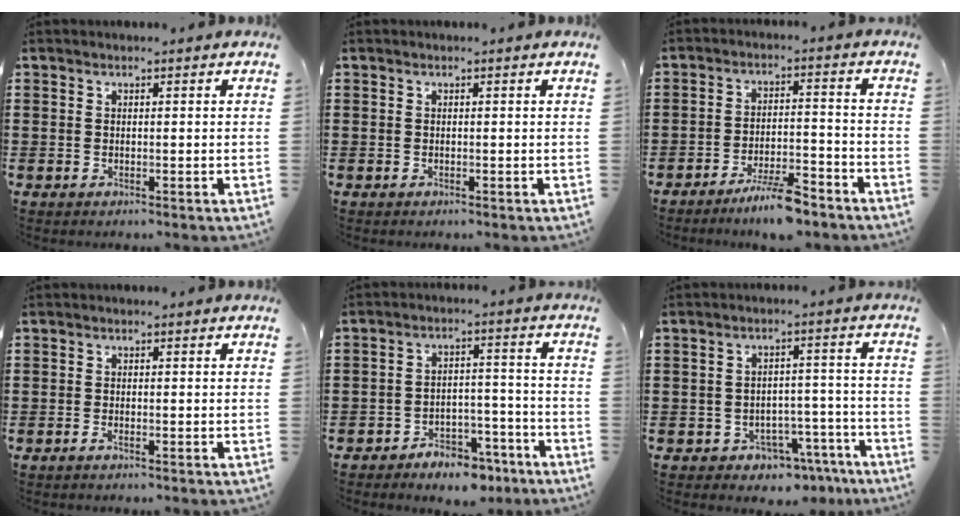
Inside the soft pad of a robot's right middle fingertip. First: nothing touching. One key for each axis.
{"total": 0.0}
{"total": 6.2, "fx": -5.1, "fy": 0.8, "fz": 3.4, "tx": -0.066, "ty": -0.001, "tz": -0.094}
{"total": 0.7, "fx": -0.5, "fy": 0.0, "fz": 0.5, "tx": -0.009, "ty": -0.003, "tz": -0.009}
{"total": 5.4, "fx": -5.0, "fy": 1.5, "fz": 1.2, "tx": -0.016, "ty": 0.017, "tz": -0.098}
{"total": 3.9, "fx": -3.6, "fy": 1.5, "fz": 0.7, "tx": -0.017, "ty": 0.012, "tz": -0.073}